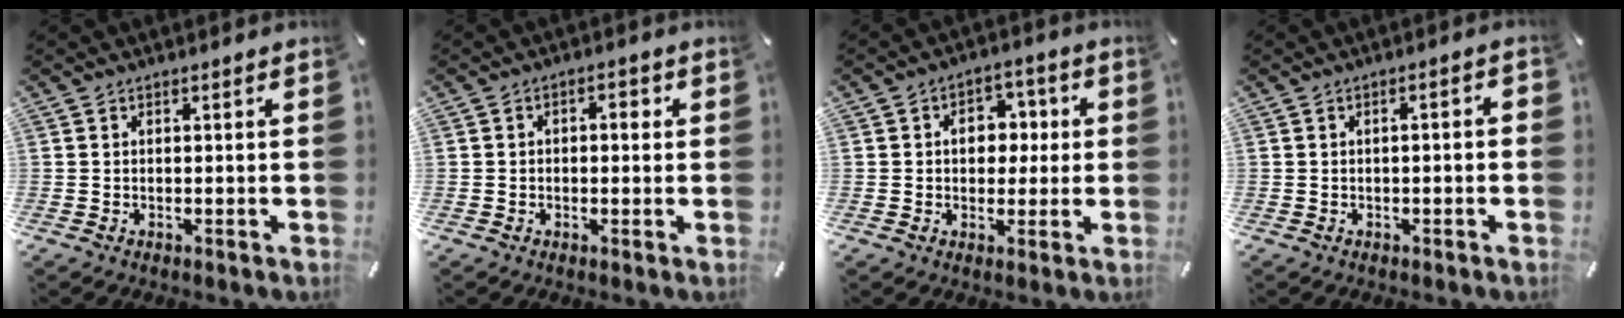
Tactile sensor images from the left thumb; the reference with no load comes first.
{"total": 2.4, "force": [-0.5, 1.6, 1.8], "torque": [-0.033, 0.011, -0.013]}
{"total": 7.4, "force": [0.4, 5.8, 4.6], "torque": [-0.057, 0.004, -0.001]}
{"total": 2.1, "force": [-1.1, 0.6, 1.7], "torque": [-0.027, 0.006, -0.021]}